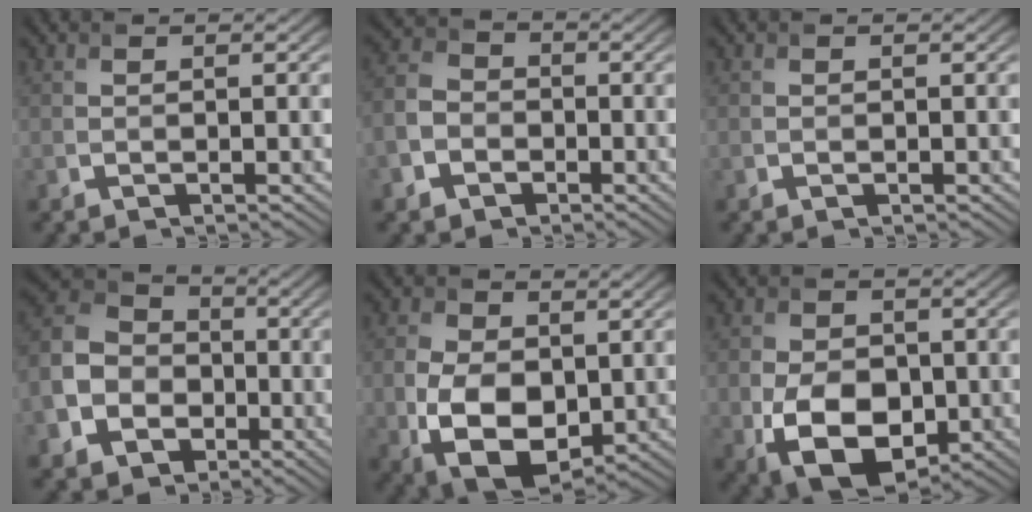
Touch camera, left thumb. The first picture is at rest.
{"total": 5.4, "force": [-2.4, 4.3, 2.2], "torque": [-0.065, -0.008, -0.057]}
{"total": 0.0}
{"total": 11.5, "force": [-3.9, 9.5, 5.2], "torque": [-0.155, -0.039, -0.095]}
{"total": 11.0, "force": [-1.3, 7.1, 8.3], "torque": [-0.190, -0.017, -0.020]}
{"total": 10.5, "force": [-2.6, 7.1, 7.3], "torque": [-0.144, -0.028, -0.047]}